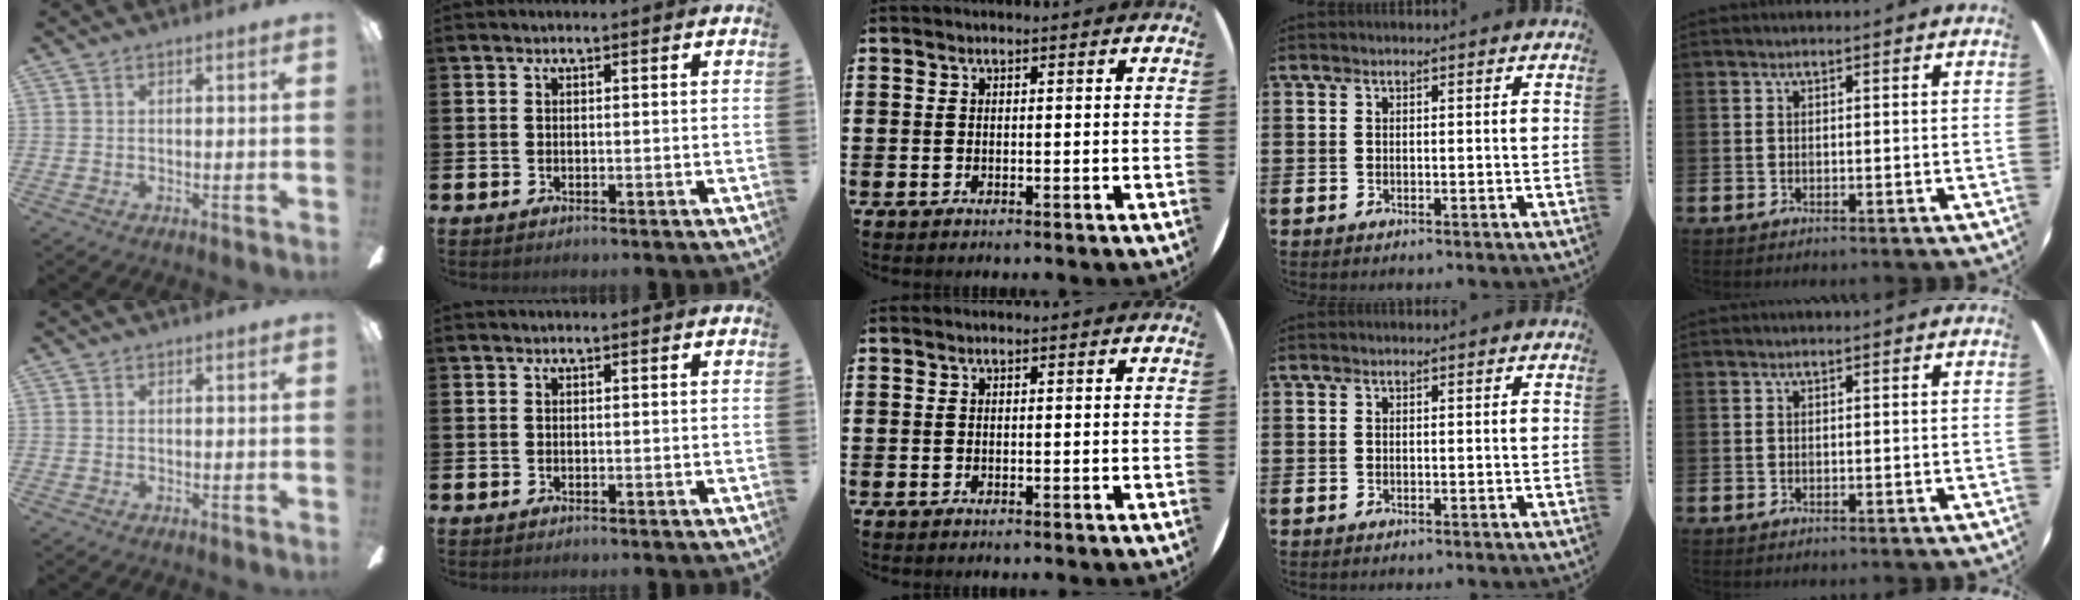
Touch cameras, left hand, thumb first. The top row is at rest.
{}